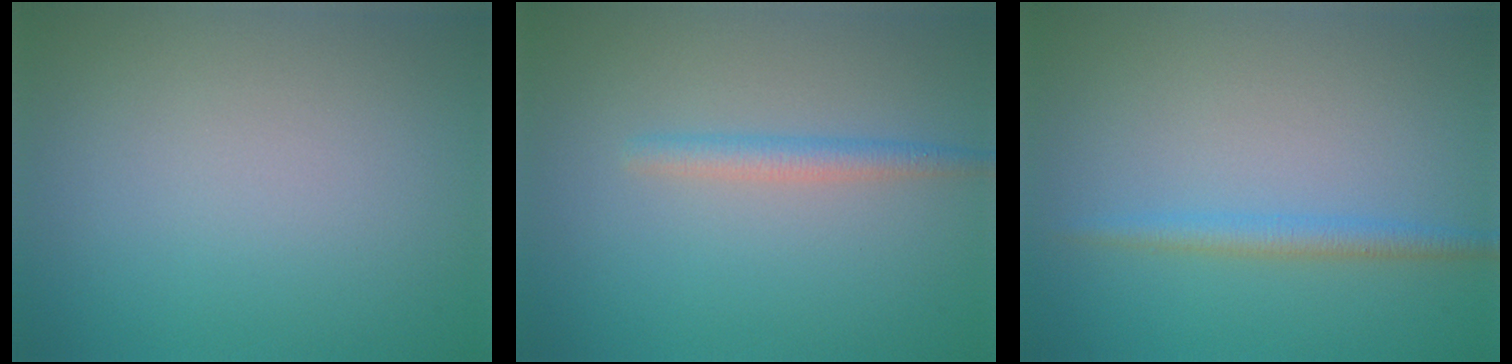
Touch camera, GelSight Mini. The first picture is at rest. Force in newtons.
{"total": 1.7, "press": 1.7, "slide": 0.1}
{"total": 1.9, "press": 1.9, "slide": 0.0}